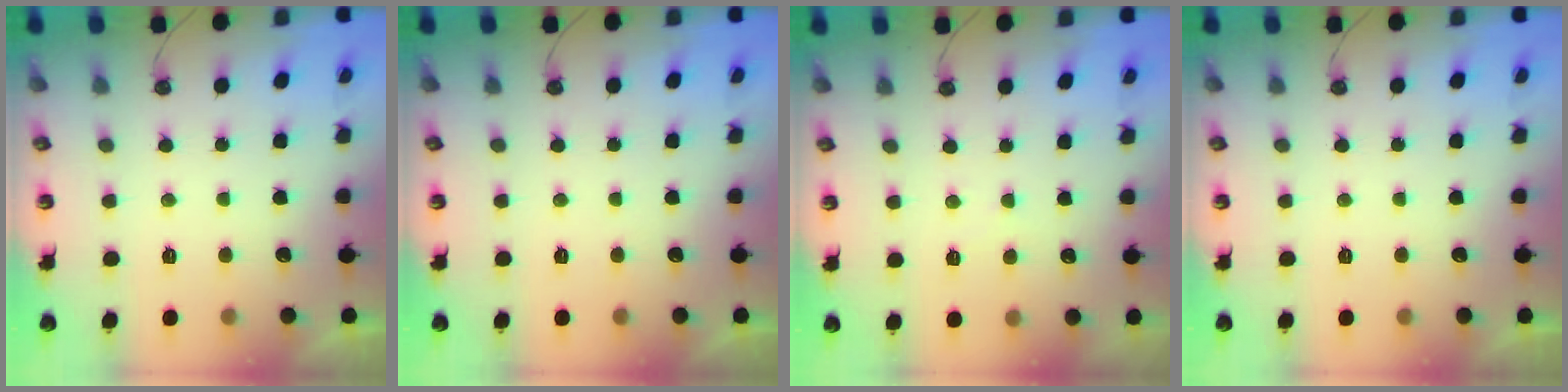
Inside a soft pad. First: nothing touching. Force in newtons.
{"total": 0.0}
{"total": 2.6, "press": 2.6, "slide": 0.4}
{"total": 0.0}